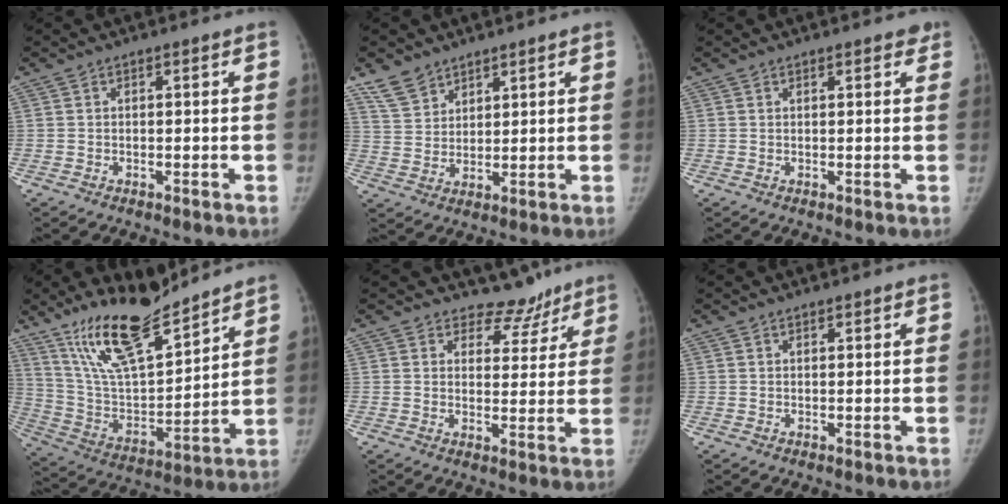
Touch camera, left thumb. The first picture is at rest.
{"total": 6.1, "force": [4.8, 3.4, 1.7], "torque": [-0.019, -0.021, 0.102]}
{"total": 1.7, "force": [1.4, 0.7, 0.8], "torque": [0.003, -0.002, 0.012]}
{"total": 19.3, "force": [14.7, 5.5, 11.2], "torque": [-0.167, -0.081, 0.278]}
{"total": 6.0, "force": [5.1, 3.2, 0.1], "torque": [0.030, -0.043, 0.070]}
{"total": 0.6, "force": [0.5, 0.2, 0.2], "torque": [-0.006, -0.003, 0.008]}